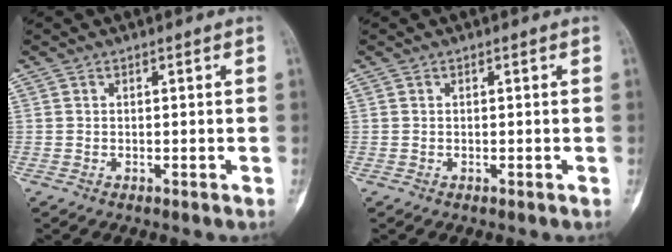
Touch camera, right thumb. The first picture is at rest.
{"total": 0.0}